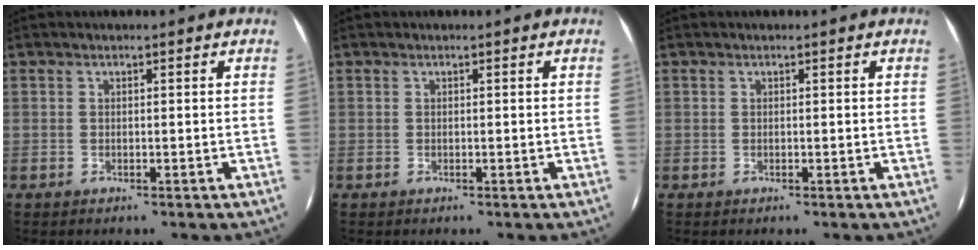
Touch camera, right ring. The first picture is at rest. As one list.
[{"total": 0.0}, {"total": 0.0}]